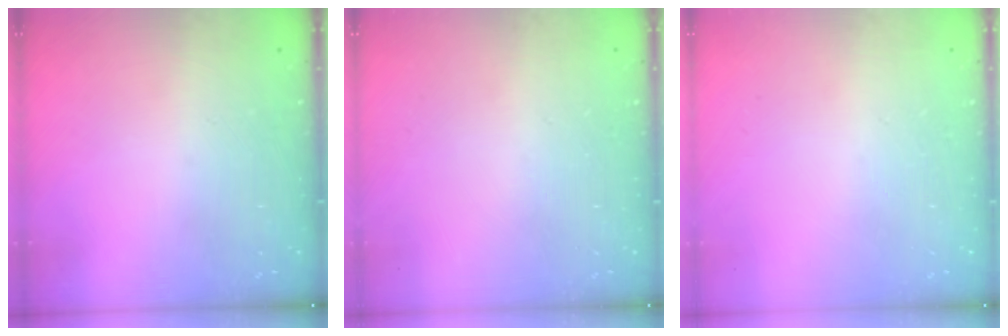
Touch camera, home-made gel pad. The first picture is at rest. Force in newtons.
{"total": 0.0}
{"total": 0.0}